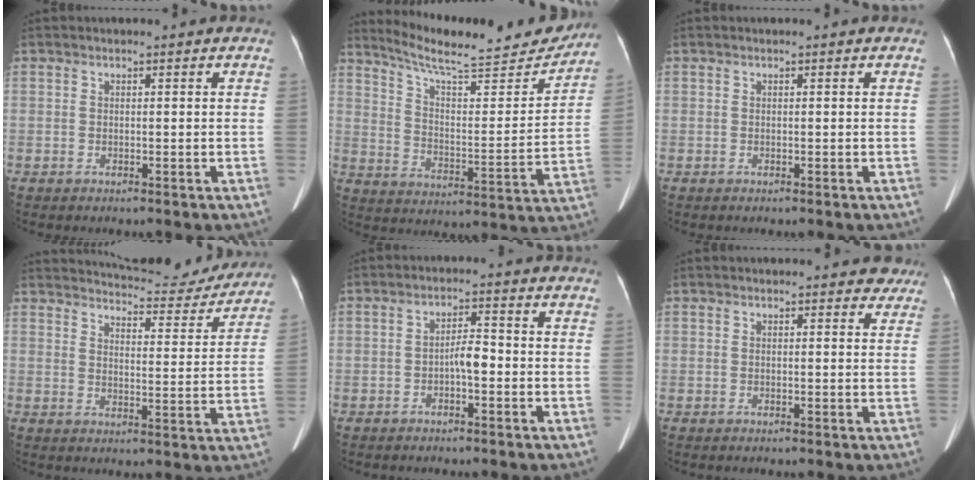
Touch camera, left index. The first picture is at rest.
{"total": 19.7, "force": [18.2, 3.0, 6.8], "torque": [-0.105, -0.023, 0.258]}
{"total": 0.0}
{"total": 15.7, "force": [15.2, 2.6, 3.2], "torque": [-0.030, -0.031, 0.182]}
{"total": 3.0, "force": [-1.1, 0.8, 2.7], "torque": [-0.043, 0.007, -0.018]}
{"total": 3.9, "force": [3.5, 1.6, 0.6], "torque": [0.015, -0.007, 0.020]}